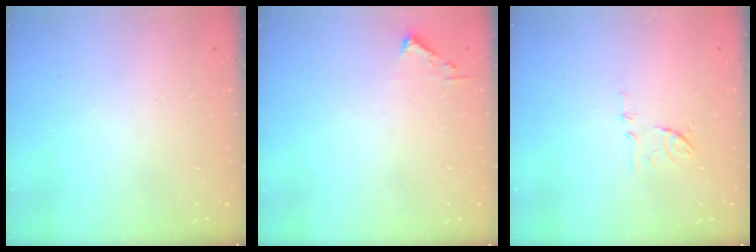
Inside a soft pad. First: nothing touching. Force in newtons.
{"total": 2.4, "press": 2.4, "slide": 0.3}
{"total": 7.5, "press": 7.5, "slide": 0.8}